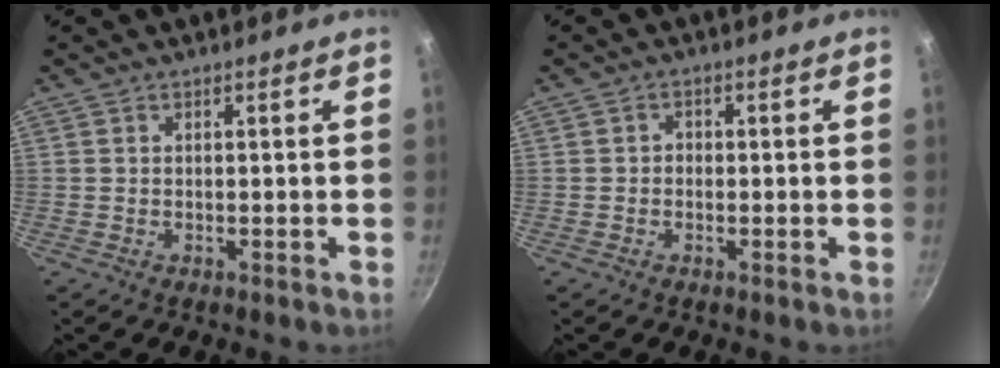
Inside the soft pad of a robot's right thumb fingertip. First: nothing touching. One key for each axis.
{"total": 1.4, "fx": -0.2, "fy": 1.2, "fz": 0.7, "tx": -0.007, "ty": 0.006, "tz": -0.007}